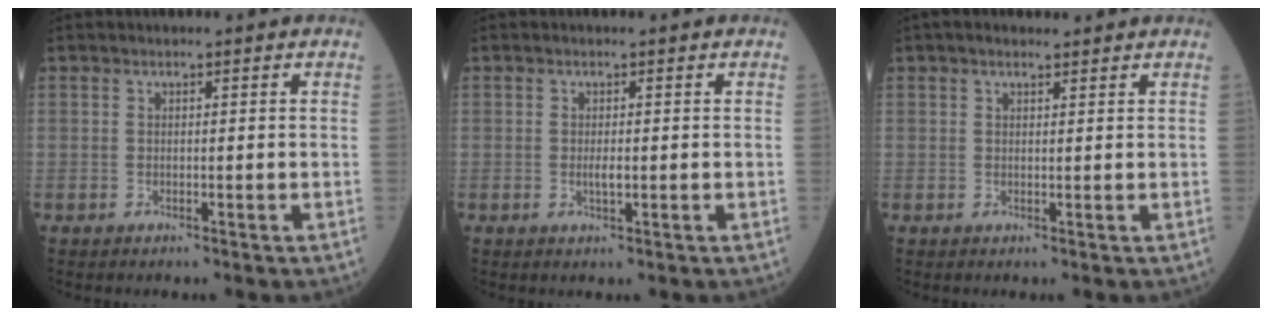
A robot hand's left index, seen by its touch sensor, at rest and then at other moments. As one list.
[{"total": 1.3, "force": [0.0, 0.3, 1.2], "torque": [-0.028, -0.003, 0.001]}, {"total": 2.7, "force": [2.1, 0.7, 1.4], "torque": [-0.027, 0.019, 0.034]}]